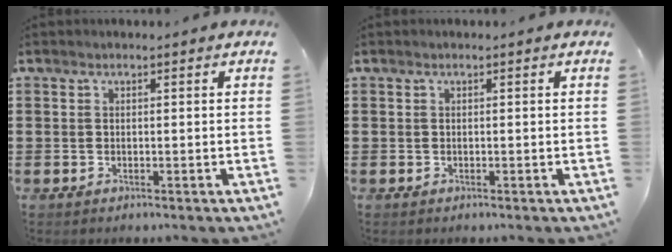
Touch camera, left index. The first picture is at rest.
{"total": 0.0}